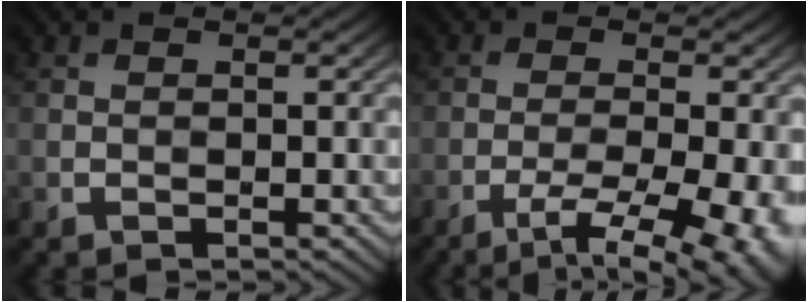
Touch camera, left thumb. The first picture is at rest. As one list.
[{"total": 10.1, "force": [-5.2, 3.1, 8.1], "torque": [-0.129, -0.016, -0.058]}]